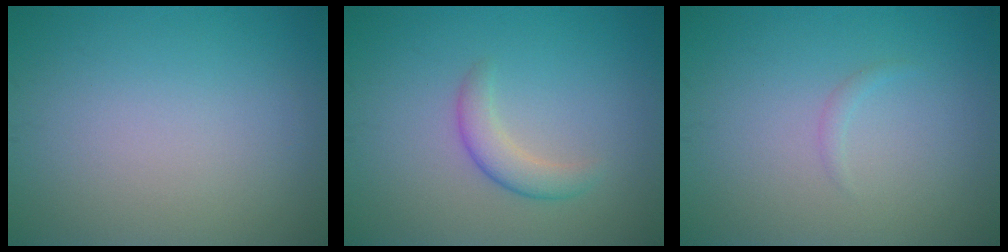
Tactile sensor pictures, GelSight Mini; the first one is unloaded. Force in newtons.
{"total": 2.3, "press": 2.3, "slide": 0.1}
{"total": 0.6, "press": 0.6, "slide": 0.0}